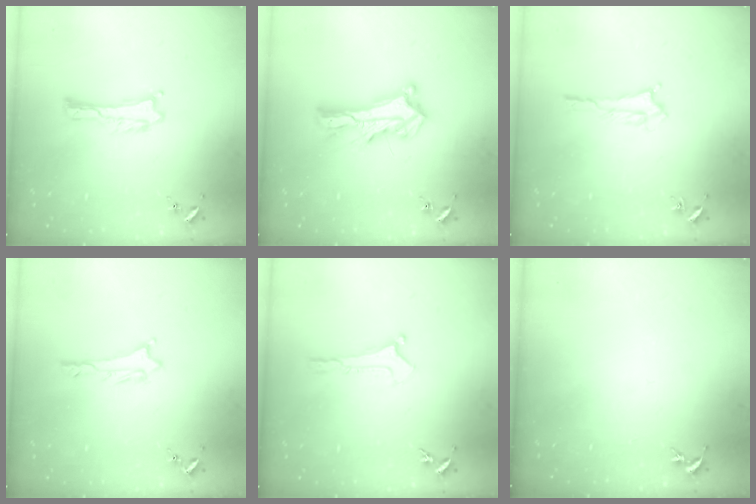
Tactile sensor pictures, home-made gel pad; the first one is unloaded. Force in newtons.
{"total": 8.4, "press": 8.3, "slide": 0.8}
{"total": 1.3, "press": 1.3, "slide": 0.2}
{"total": 0.9, "press": 0.9, "slide": 0.1}
{"total": 0.0}
{"total": 0.0}